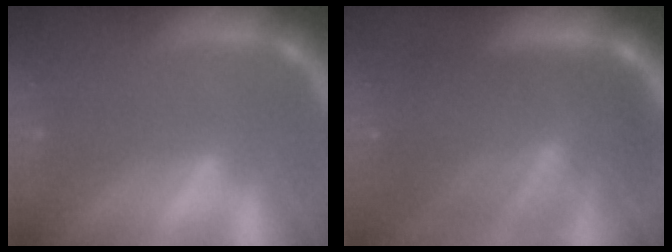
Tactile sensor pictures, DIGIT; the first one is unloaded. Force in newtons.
{"total": 10.0}